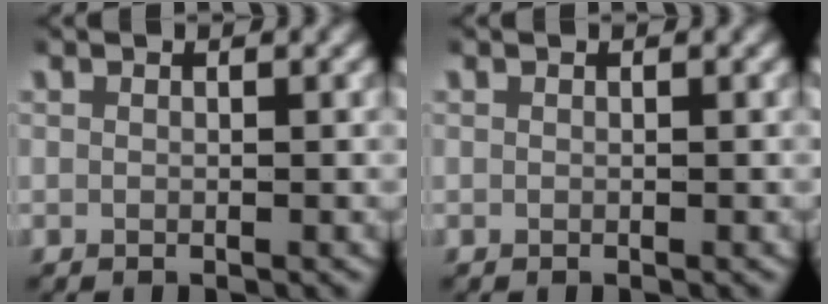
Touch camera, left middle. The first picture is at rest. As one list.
[{"total": 0.0}]